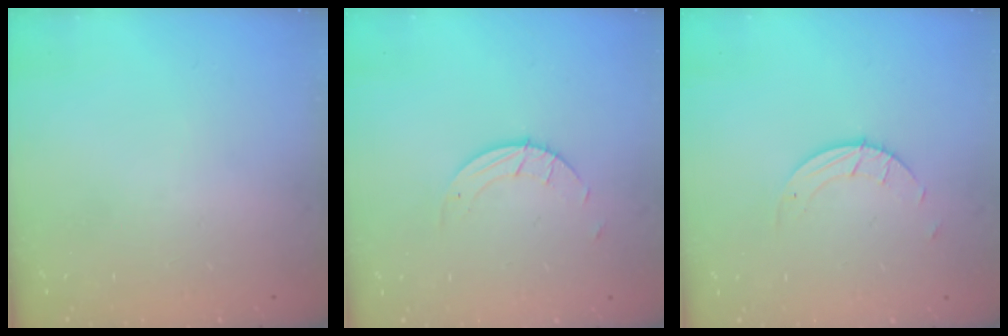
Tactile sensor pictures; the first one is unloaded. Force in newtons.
{"total": 1.5, "press": 1.5, "slide": 0.1}
{"total": 1.5, "press": 1.5, "slide": 0.1}